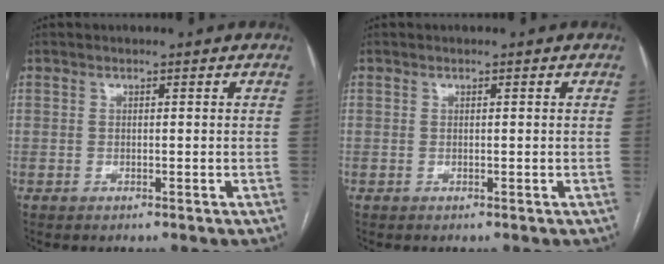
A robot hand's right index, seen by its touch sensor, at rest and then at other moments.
{"total": 0.0}